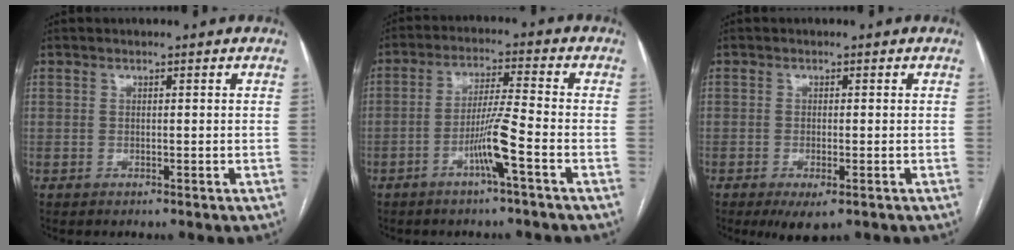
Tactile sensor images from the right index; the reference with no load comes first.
{"total": 6.8, "force": [-3.0, -0.7, 6.0], "torque": [-0.118, 0.001, -0.058]}
{"total": 4.0, "force": [-2.2, 1.1, 3.1], "torque": [-0.048, -0.008, -0.027]}